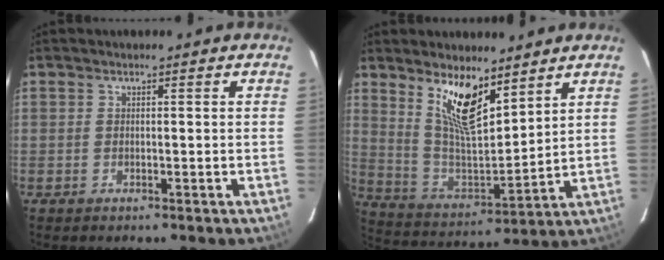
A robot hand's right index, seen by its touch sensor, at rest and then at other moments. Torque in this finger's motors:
{"motor_torque": [1.09, 1.05, 0.65, 0.12]}